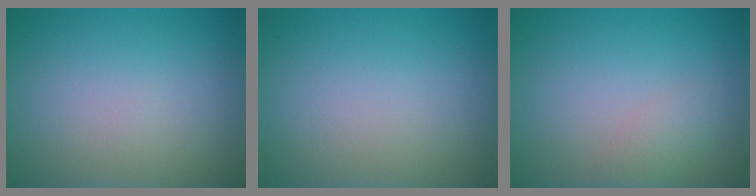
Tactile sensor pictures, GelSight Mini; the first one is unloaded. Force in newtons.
{"total": 0.0}
{"total": 1.5, "press": 1.5, "slide": 0.1}